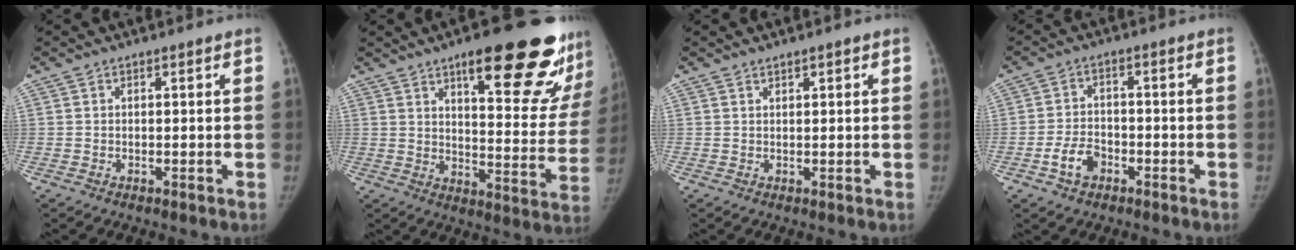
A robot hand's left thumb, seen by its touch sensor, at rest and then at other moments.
{"total": 25.0, "force": [15.2, 6.9, 18.5], "torque": [-0.207, -0.071, 0.206]}
{"total": 1.3, "force": [0.9, 0.4, 0.9], "torque": [-0.011, -0.003, 0.013]}
{"total": 5.2, "force": [-2.6, 3.5, 2.9], "torque": [-0.045, 0.023, -0.046]}